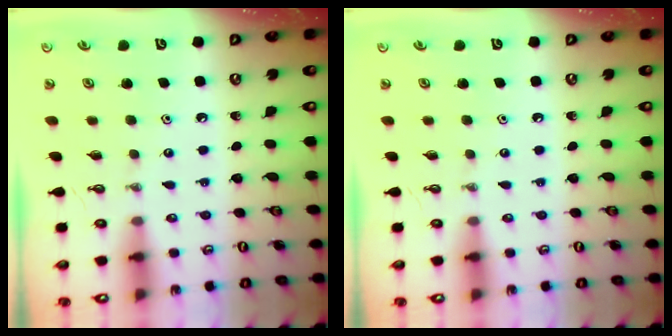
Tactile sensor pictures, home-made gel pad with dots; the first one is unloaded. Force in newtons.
{"total": 0.0}